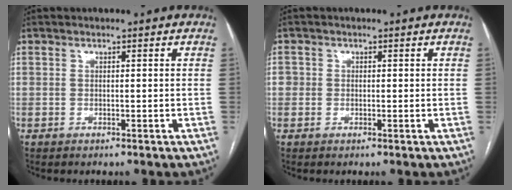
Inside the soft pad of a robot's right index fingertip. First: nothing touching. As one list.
[{"total": 1.6, "force": [0.0, 1.6, 0.4], "torque": [0.003, 0.007, 0.000]}]